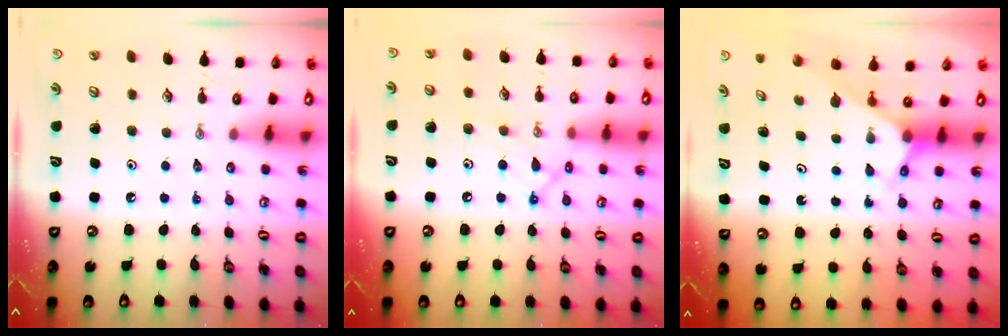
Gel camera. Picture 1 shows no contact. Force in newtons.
{"total": 12.9, "press": 12.9, "slide": 0.9}
{"total": 2.7, "press": 2.7, "slide": 0.2}